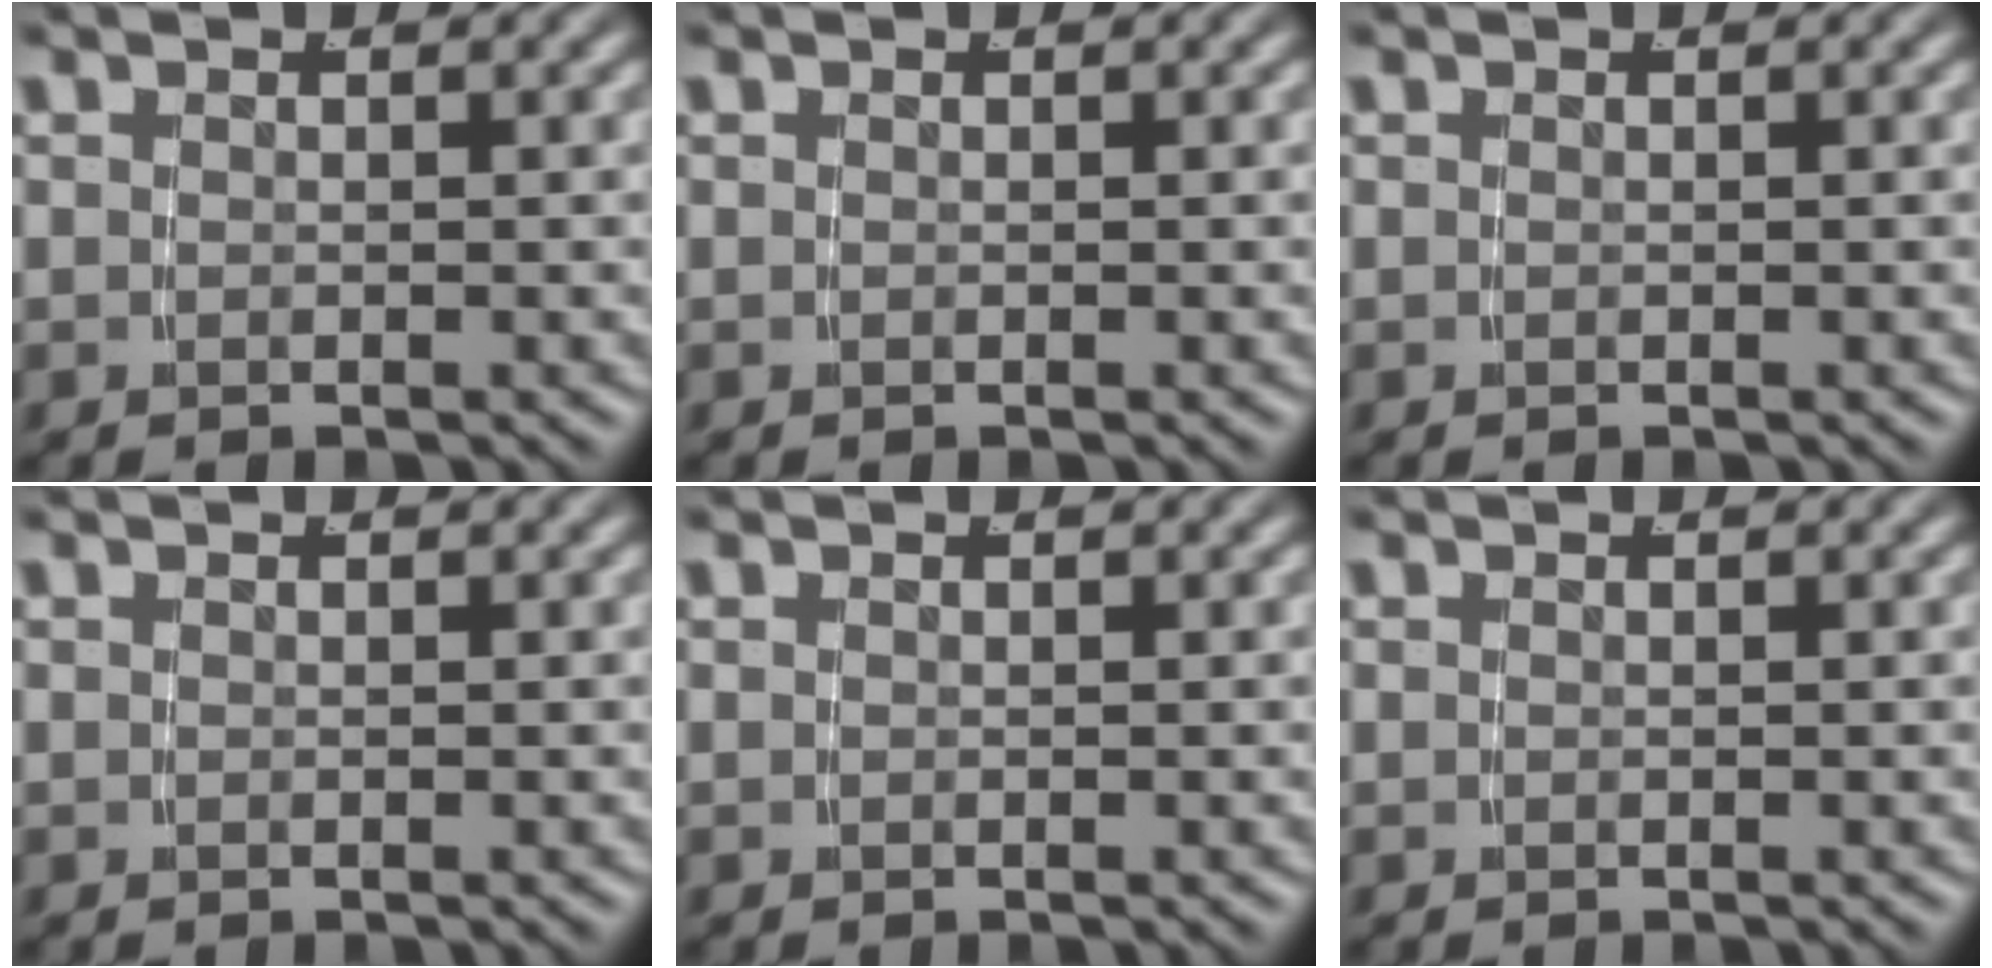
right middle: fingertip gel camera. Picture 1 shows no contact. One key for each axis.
{"total": 0.0}
{"total": 0.0}
{"total": 0.0}
{"total": 0.0}
{"total": 0.0}